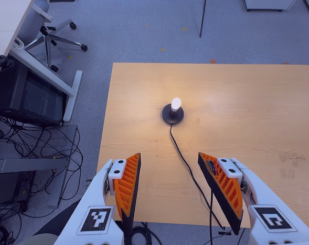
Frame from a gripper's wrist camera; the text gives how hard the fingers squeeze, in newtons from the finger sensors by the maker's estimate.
{"total": 0.0}